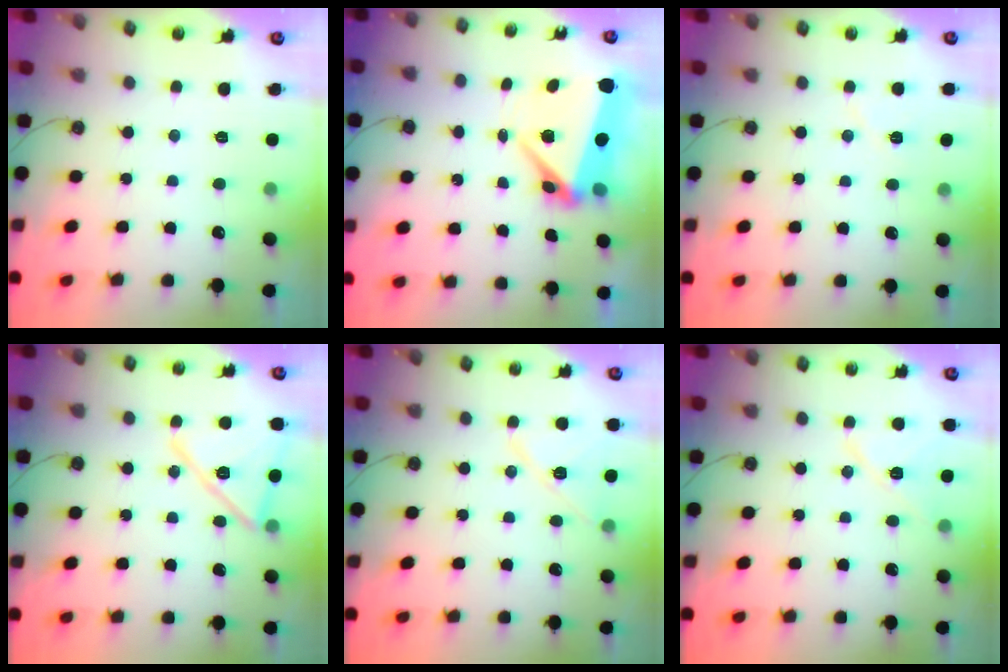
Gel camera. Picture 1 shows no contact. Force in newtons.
{"total": 8.4, "press": 8.1, "slide": 1.9}
{"total": 6.2, "press": 5.7, "slide": 2.5}
{"total": 16.3, "press": 16.3, "slide": 0.4}
{"total": 12.1, "press": 12.0, "slide": 0.9}
{"total": 11.2, "press": 11.2, "slide": 0.6}